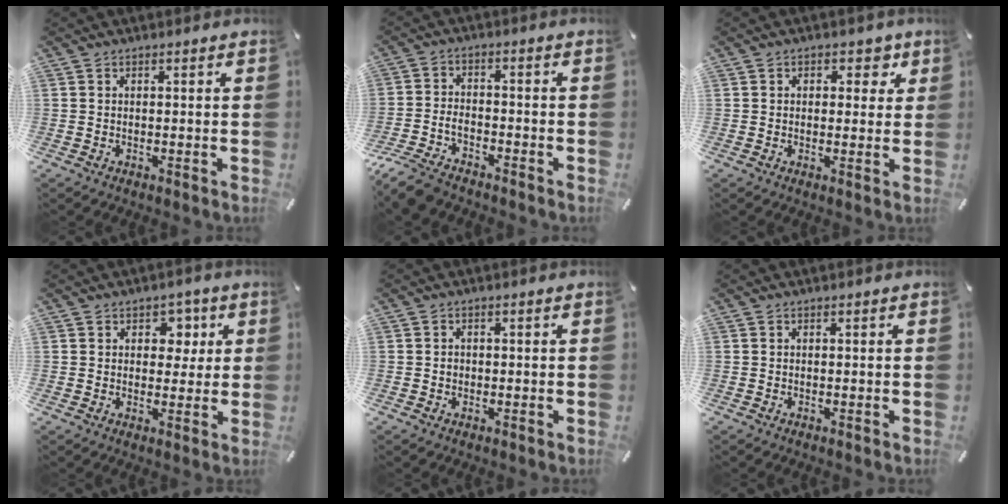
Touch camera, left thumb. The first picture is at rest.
{"total": 6.6, "force": [-5.4, 2.5, 2.6], "torque": [-0.061, 0.019, -0.107]}
{"total": 4.7, "force": [1.6, 3.3, 2.9], "torque": [-0.015, -0.006, 0.016]}
{"total": 5.6, "force": [1.6, 4.6, 2.7], "torque": [-0.018, -0.006, 0.019]}
{"total": 1.1, "force": [-0.2, 0.9, 0.6], "torque": [-0.012, 0.004, -0.006]}
{"total": 0.0}